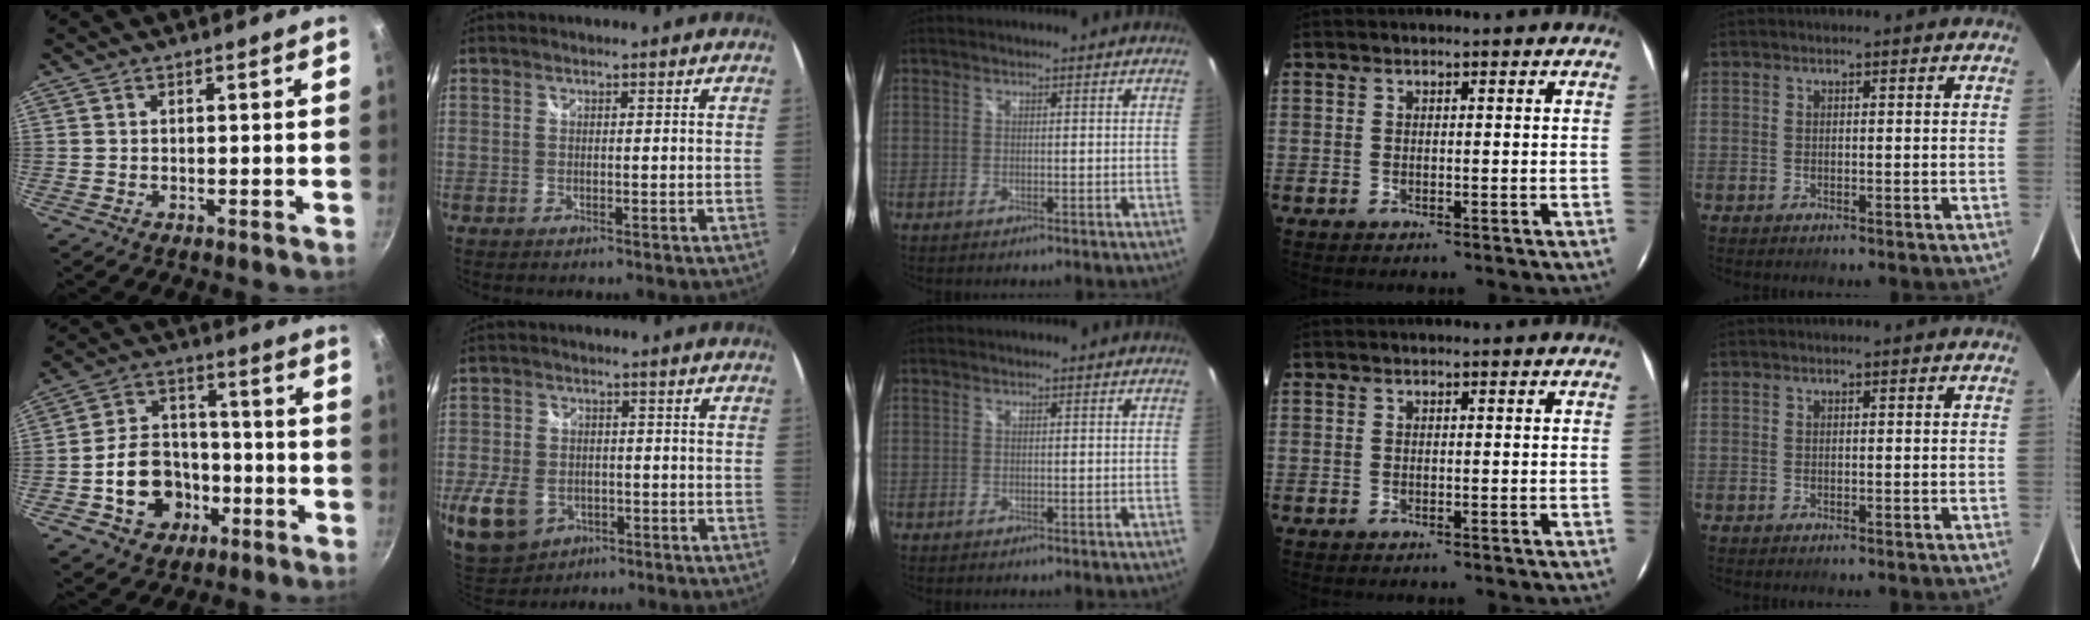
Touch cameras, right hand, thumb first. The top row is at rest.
{"thumb": {"total": 13.7, "force": [-4.4, 11.0, 6.9], "torque": [-0.087, 0.052, -0.065]}, "index": {"total": 13.1, "force": [-5.0, 9.8, 7.1], "torque": [-0.196, -0.020, -0.076]}}